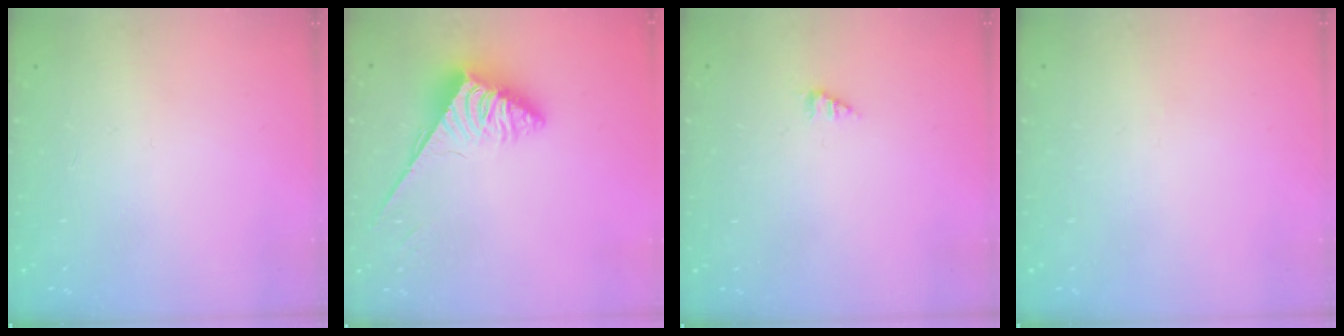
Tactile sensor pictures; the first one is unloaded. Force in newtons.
{"total": 3.6, "press": 3.5, "slide": 0.6}
{"total": 1.4, "press": 1.4, "slide": 0.2}
{"total": 0.0}